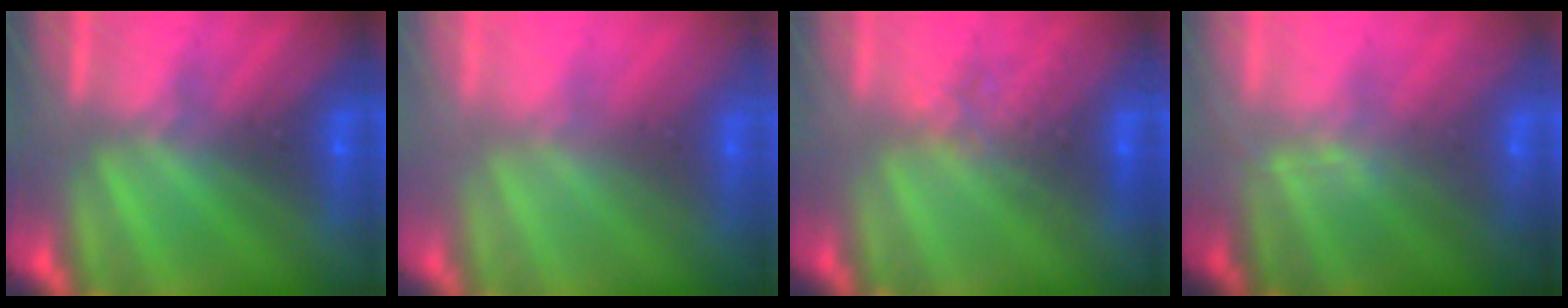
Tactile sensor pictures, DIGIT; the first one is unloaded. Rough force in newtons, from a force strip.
{"total": 2.7}
{"total": 3.9}
{"total": 7.8}